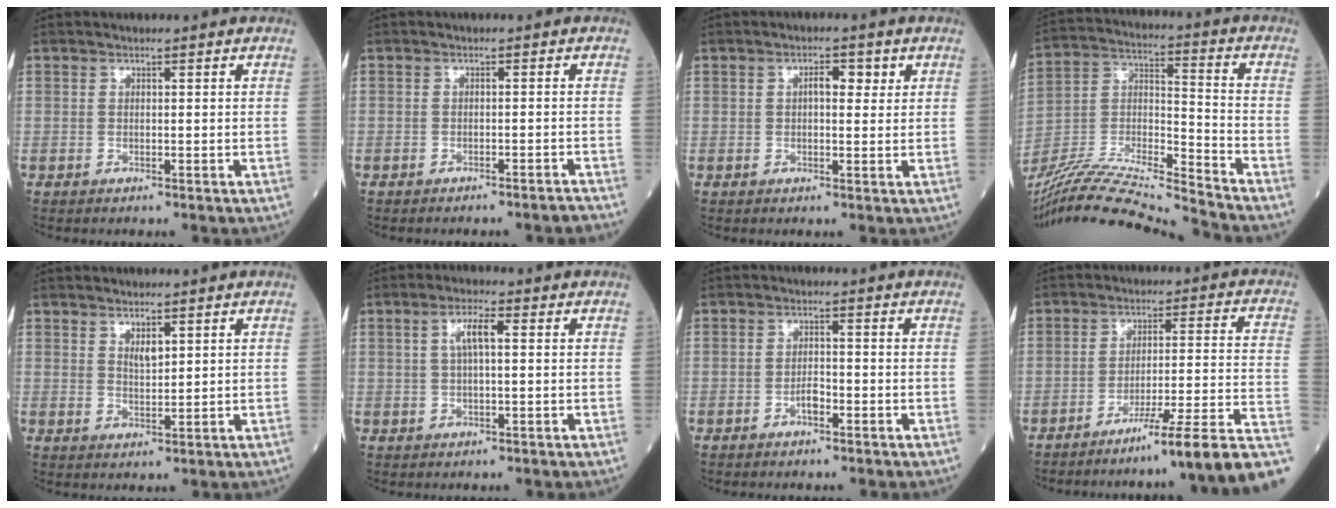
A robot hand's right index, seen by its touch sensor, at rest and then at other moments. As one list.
[{"total": 2.9, "force": [-2.8, 0.0, 0.7], "torque": [-0.008, 0.005, -0.035]}, {"total": 2.9, "force": [0.9, 1.3, 2.4], "torque": [-0.037, 0.008, 0.012]}, {"total": 20.8, "force": [-19.5, -0.9, 7.2], "torque": [-0.151, -0.007, -0.344]}, {"total": 2.4, "force": [1.4, 0.8, 1.8], "torque": [-0.035, -0.003, 0.029]}, {"total": 3.9, "force": [1.0, 0.9, 3.7], "torque": [-0.073, 0.012, 0.019]}, {"total": 2.0, "force": [-1.1, 0.7, 1.6], "torque": [-0.025, 0.004, -0.019]}, {"total": 16.4, "force": [-12.5, -2.0, 10.4], "torque": [-0.090, 0.013, -0.185]}]